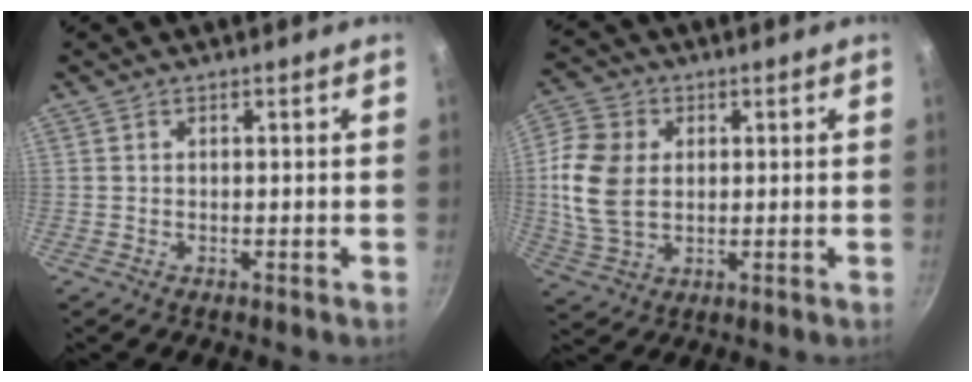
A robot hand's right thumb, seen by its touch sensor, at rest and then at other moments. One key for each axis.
{"total": 11.8, "fx": 1.2, "fy": 8.5, "fz": 8.1, "tx": -0.151, "ty": -0.003, "tz": 0.019}